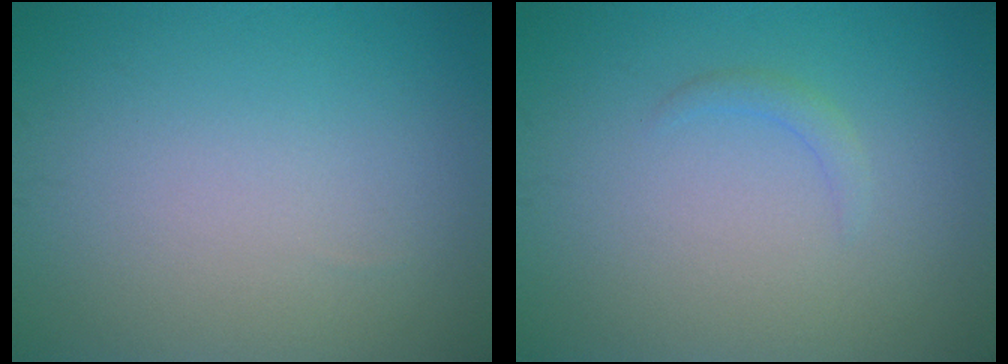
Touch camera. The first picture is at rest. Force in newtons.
{"total": 0.9, "press": 0.9, "slide": 0.0}